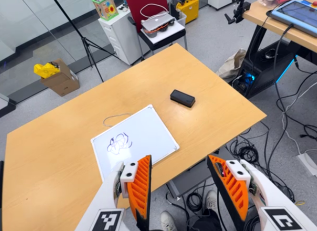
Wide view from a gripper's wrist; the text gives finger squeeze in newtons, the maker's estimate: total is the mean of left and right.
{"total": 0.0}